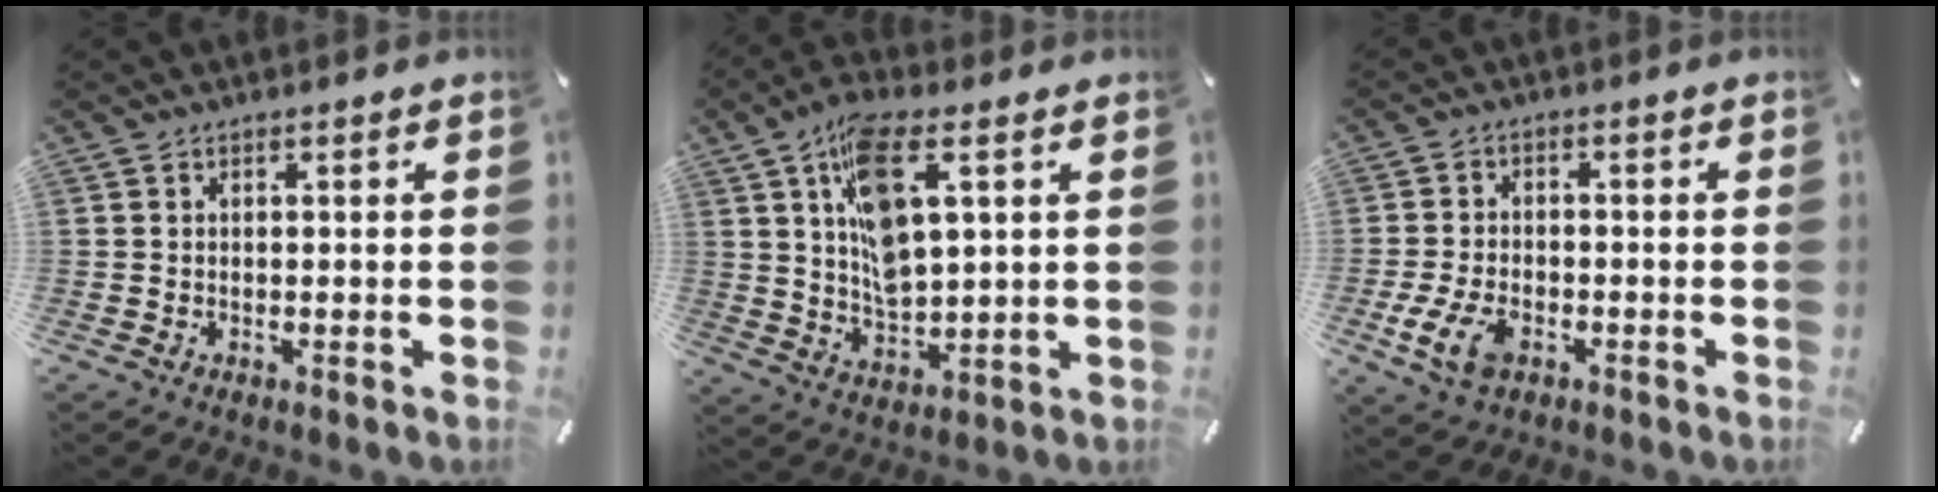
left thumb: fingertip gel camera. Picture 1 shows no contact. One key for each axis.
{"total": 13.2, "fx": 5.0, "fy": 6.3, "fz": 10.4, "tx": -0.196, "ty": -0.007, "tz": 0.088}
{"total": 8.1, "fx": -3.3, "fy": 5.0, "fz": 5.4, "tx": -0.128, "ty": 0.004, "tz": -0.062}